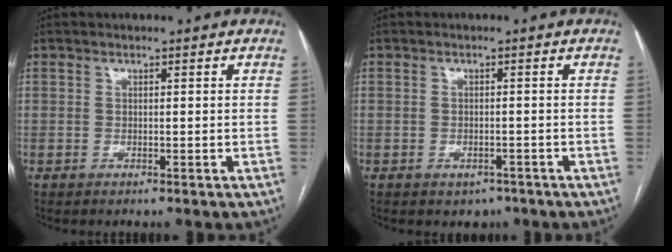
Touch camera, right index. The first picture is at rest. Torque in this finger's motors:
{"motor_torque": [0.50, -0.38, 0.05, 0.01]}